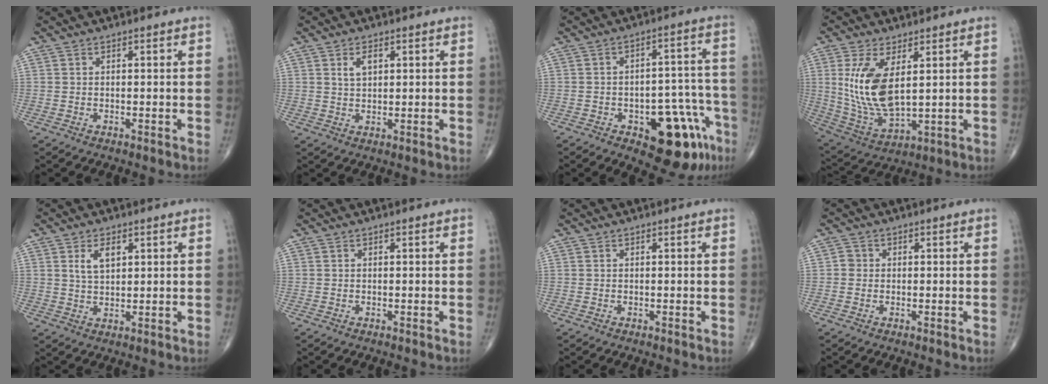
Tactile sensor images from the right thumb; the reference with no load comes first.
{"total": 3.1, "force": [1.3, 1.7, 2.3], "torque": [-0.034, -0.003, 0.024]}
{"total": 14.7, "force": [-7.3, 6.7, 11.0], "torque": [-0.097, 0.053, -0.087]}
{"total": 13.7, "force": [3.1, 6.4, 11.7], "torque": [-0.237, -0.021, 0.081]}
{"total": 4.3, "force": [1.8, 2.3, 3.2], "torque": [-0.052, -0.007, 0.035]}
{"total": 0.0}
{"total": 0.0}
{"total": 1.4, "force": [-0.1, 1.4, 0.4], "torque": [0.001, 0.004, -0.005]}